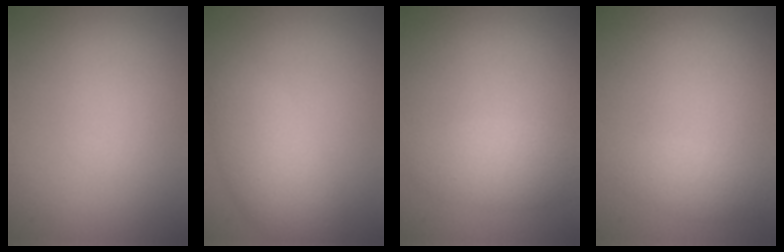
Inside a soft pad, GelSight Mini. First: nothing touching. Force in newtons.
{"total": 4.8, "press": 4.8, "slide": 0.0}
{"total": 2.7, "press": 2.7, "slide": 0.1}
{"total": 1.4, "press": 1.4, "slide": 0.1}